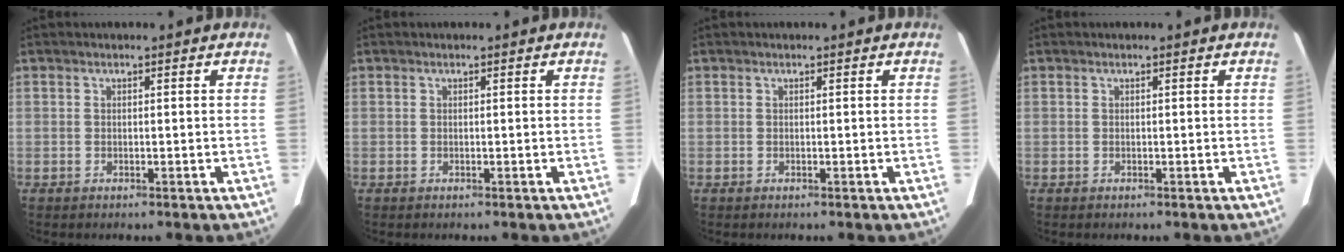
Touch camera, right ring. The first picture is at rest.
{"total": 0.0}
{"total": 0.0}
{"total": 0.0}